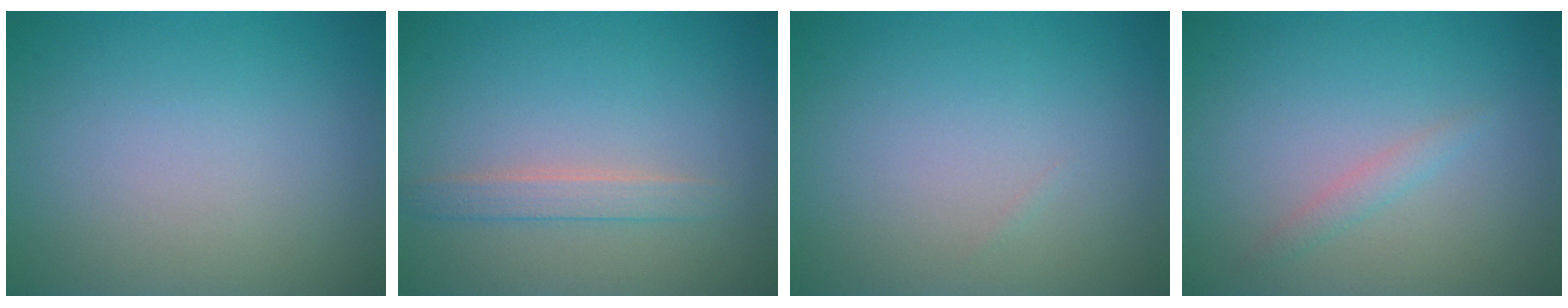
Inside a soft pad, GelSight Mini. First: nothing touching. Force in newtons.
{"total": 1.8, "press": 1.8, "slide": 0.2}
{"total": 0.0}
{"total": 1.1, "press": 1.1, "slide": 0.2}